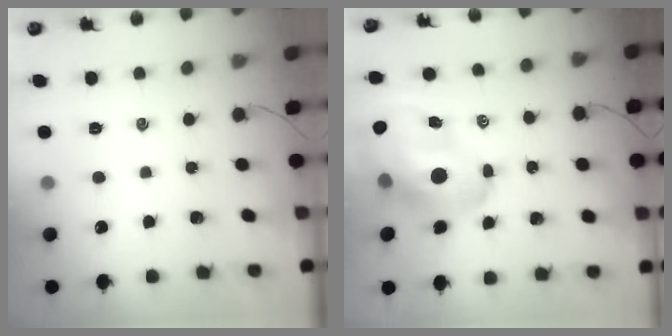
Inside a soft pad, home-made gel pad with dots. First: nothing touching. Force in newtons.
{"total": 16.8, "press": 16.0, "slide": 5.0}